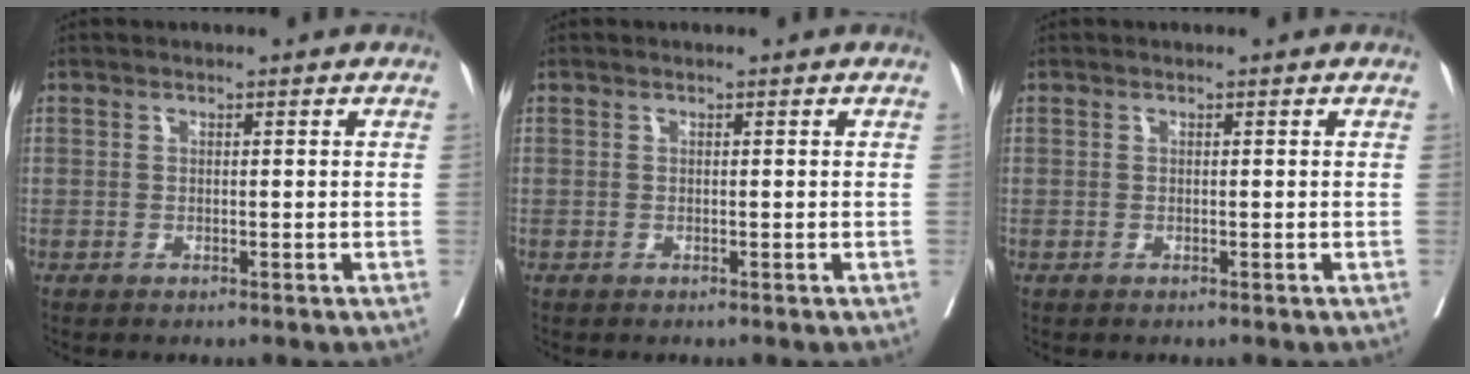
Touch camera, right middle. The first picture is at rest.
{"total": 0.0}
{"total": 0.0}